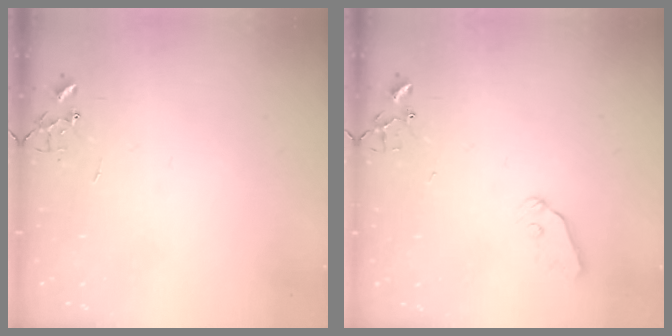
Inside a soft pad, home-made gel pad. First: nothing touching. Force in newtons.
{"total": 6.7, "press": 6.7, "slide": 0.8}